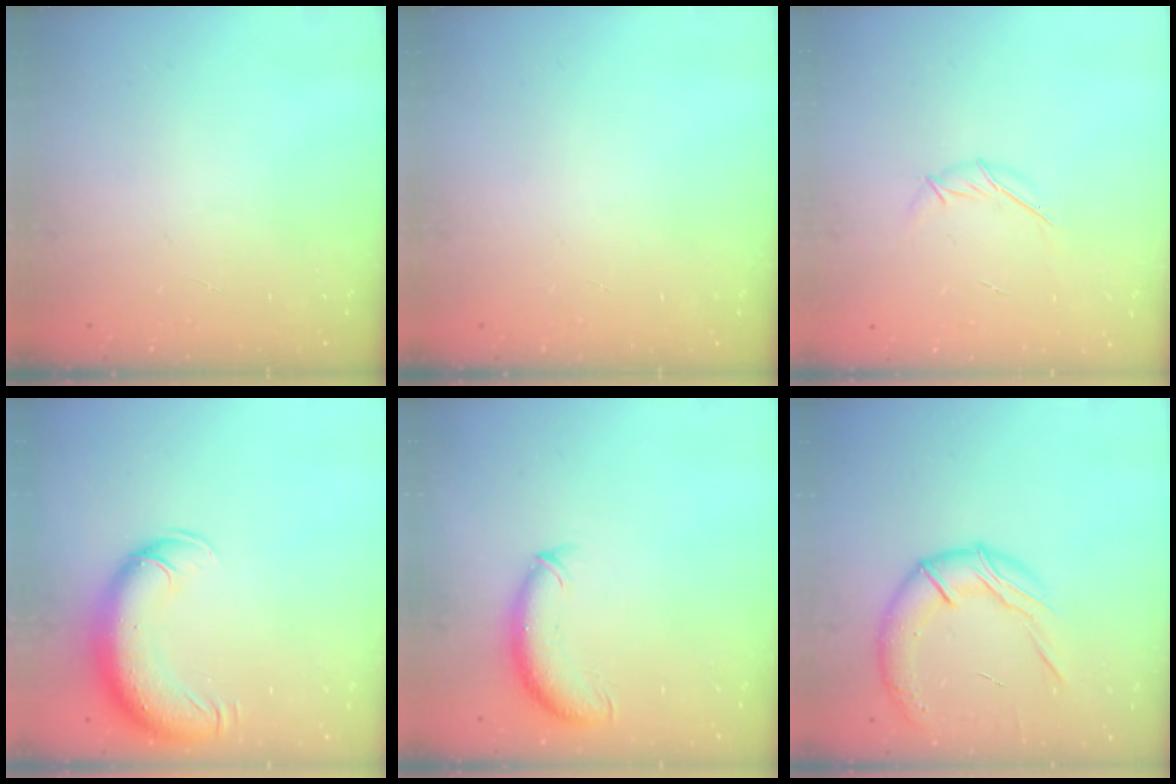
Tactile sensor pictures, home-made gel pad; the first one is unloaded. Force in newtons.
{"total": 0.0}
{"total": 5.4, "press": 5.3, "slide": 1.1}
{"total": 15.2, "press": 14.8, "slide": 3.6}
{"total": 9.7, "press": 9.6, "slide": 1.8}
{"total": 15.2, "press": 15.0, "slide": 2.3}